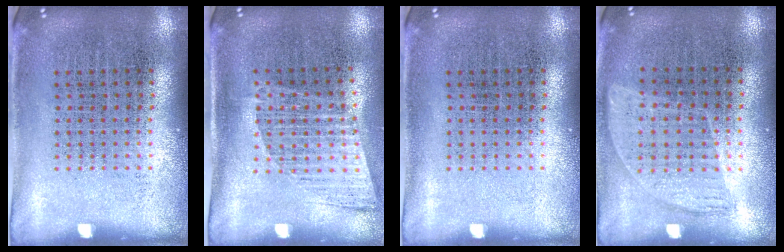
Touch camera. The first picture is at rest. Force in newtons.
{"total": 1.2, "press": 1.0, "slide": 0.7}
{"total": 0.0}
{"total": 1.0, "press": 0.8, "slide": 0.5}